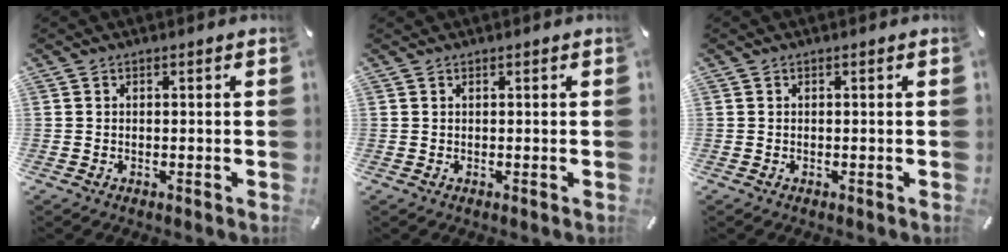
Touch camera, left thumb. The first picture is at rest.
{"total": 0.0}
{"total": 0.0}